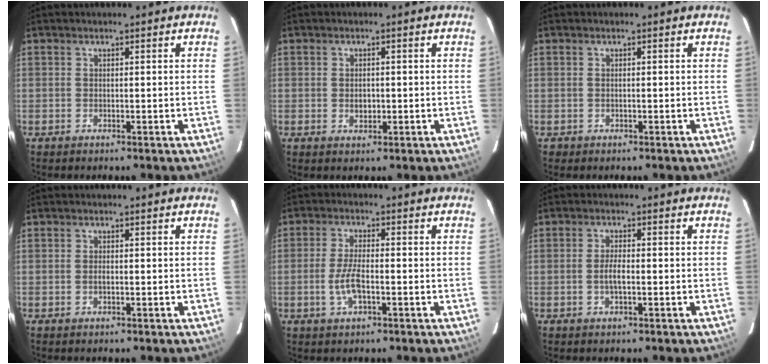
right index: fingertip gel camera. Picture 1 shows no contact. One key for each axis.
{"total": 1.9, "fx": -0.2, "fy": 1.5, "fz": 1.1, "tx": -0.016, "ty": 0.000, "tz": -0.003}
{"total": 0.6, "fx": -0.4, "fy": 0.5, "fz": 0.0, "tx": 0.001, "ty": 0.000, "tz": -0.004}
{"total": 0.5, "fx": -0.1, "fy": 0.3, "fz": 0.4, "tx": -0.010, "ty": -0.001, "tz": -0.003}
{"total": 5.4, "fx": -1.7, "fy": 1.8, "fz": 4.8, "tx": -0.102, "ty": -0.001, "tz": -0.033}
{"total": 2.5, "fx": -0.6, "fy": 0.7, "fz": 2.3, "tx": -0.045, "ty": -0.001, "tz": -0.011}